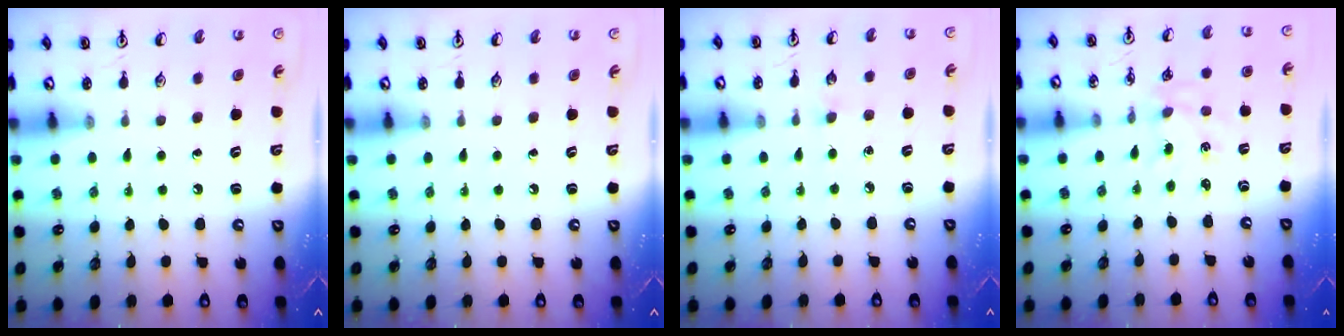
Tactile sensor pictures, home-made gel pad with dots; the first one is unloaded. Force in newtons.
{"total": 0.0}
{"total": 2.9, "press": 2.9, "slide": 0.4}
{"total": 1.4, "press": 1.4, "slide": 0.2}